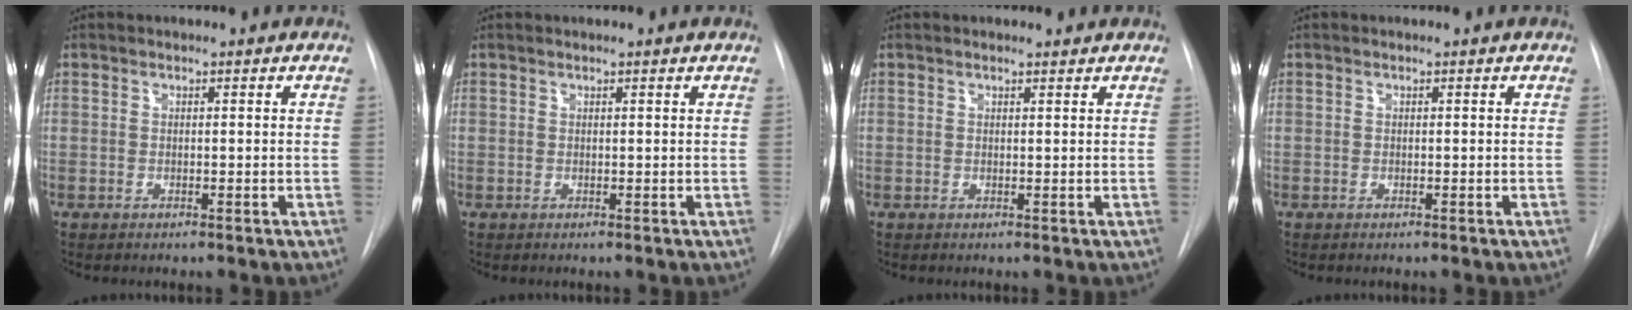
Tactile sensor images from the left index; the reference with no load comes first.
{"total": 0.6, "force": [0.5, -0.1, 0.3], "torque": [-0.011, 0.004, 0.013]}
{"total": 1.4, "force": [1.3, 0.2, 0.3], "torque": [-0.011, 0.007, 0.018]}
{"total": 0.0}